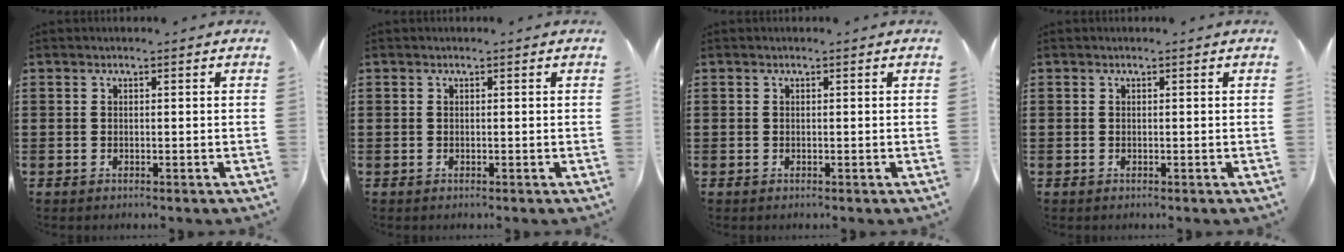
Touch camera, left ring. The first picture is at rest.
{"total": 0.0}
{"total": 0.0}
{"total": 0.0}